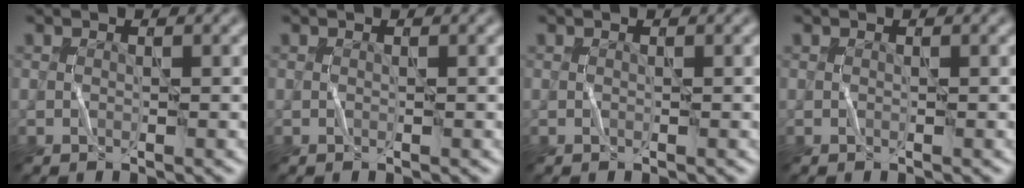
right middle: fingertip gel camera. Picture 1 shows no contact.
{"total": 0.0}
{"total": 0.0}
{"total": 0.0}